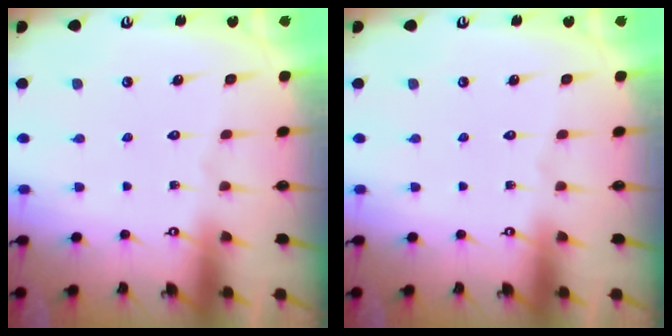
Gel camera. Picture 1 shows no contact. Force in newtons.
{"total": 0.0}